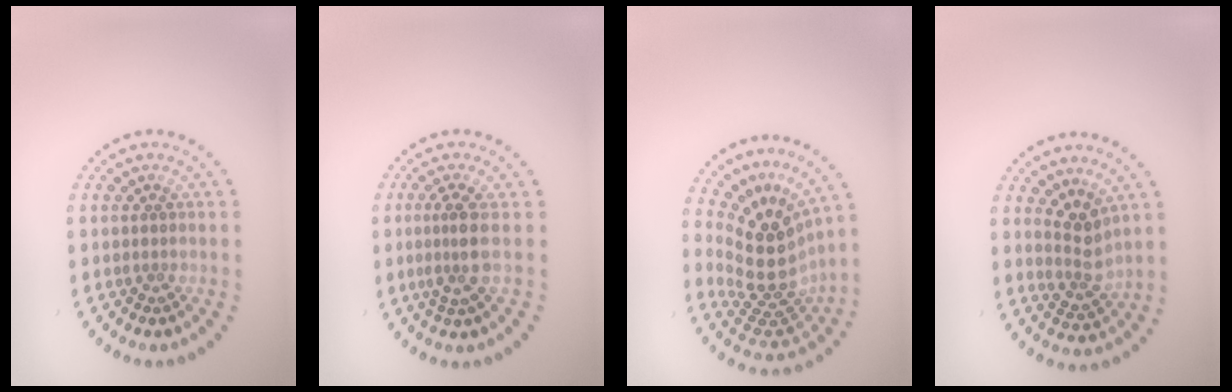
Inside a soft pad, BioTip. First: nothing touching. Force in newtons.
{"total": 2.5, "press": 1.9, "slide": 1.7}
{"total": 5.3, "press": 3.9, "slide": 3.6}
{"total": 2.8, "press": 2.1, "slide": 1.9}